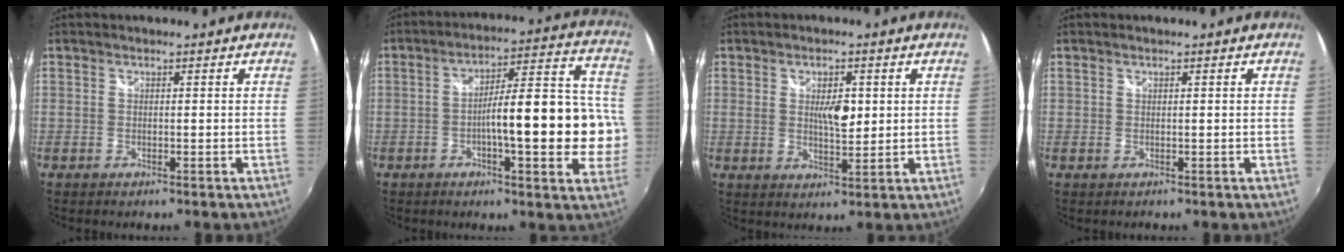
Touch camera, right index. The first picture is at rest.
{"total": 17.0, "force": [-3.3, 3.9, 16.2], "torque": [-0.224, 0.022, -0.048]}
{"total": 4.8, "force": [1.0, 2.3, 4.2], "torque": [-0.065, 0.000, 0.017]}
{"total": 1.7, "force": [0.4, -1.5, -0.7], "torque": [0.017, -0.007, 0.010]}